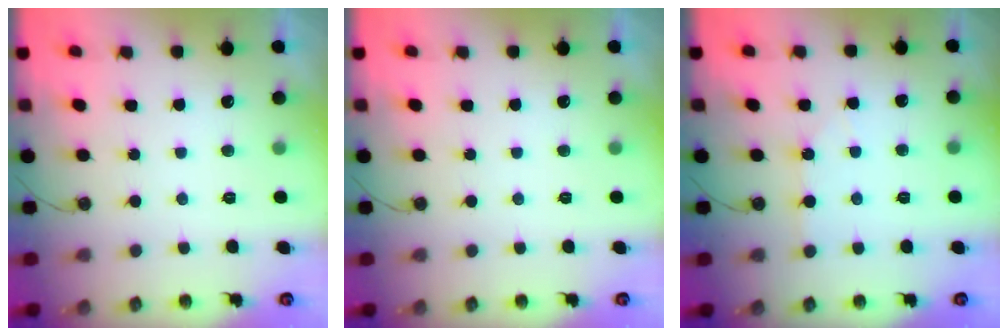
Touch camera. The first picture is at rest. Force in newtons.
{"total": 0.0}
{"total": 2.5, "press": 2.5, "slide": 0.5}